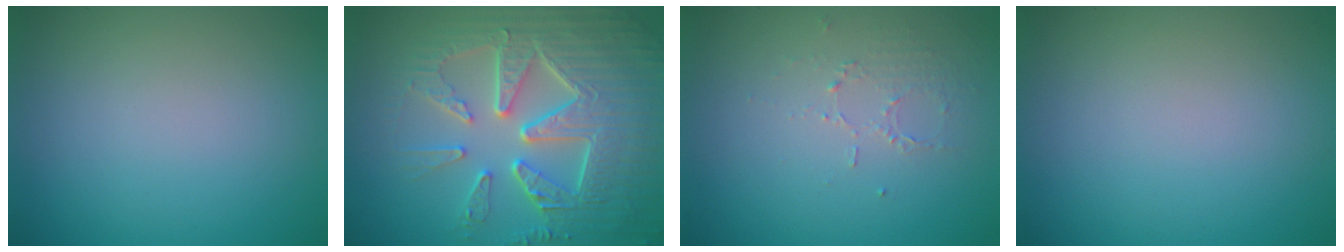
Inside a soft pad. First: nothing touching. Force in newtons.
{"total": 9.5, "press": 6.6, "slide": 6.9}
{"total": 1.3, "press": 0.6, "slide": 1.1}
{"total": 0.0}